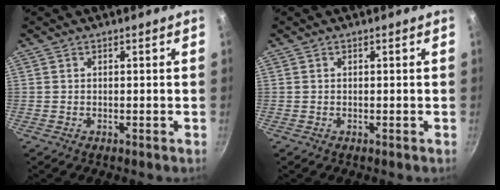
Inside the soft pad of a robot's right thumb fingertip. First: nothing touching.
{"total": 0.0}